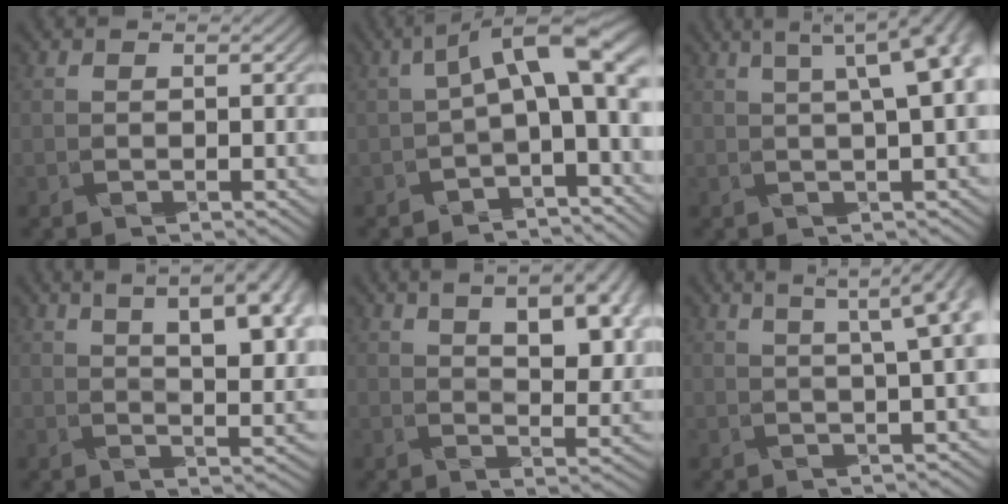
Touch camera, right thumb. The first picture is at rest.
{"total": 8.3, "force": [0.2, 3.0, 7.8], "torque": [-0.130, 0.013, 0.000]}
{"total": 7.3, "force": [2.1, 1.3, 6.9], "torque": [-0.095, 0.024, 0.028]}
{"total": 12.4, "force": [5.9, 4.5, 9.9], "torque": [-0.134, 0.033, 0.085]}
{"total": 11.4, "force": [5.0, 4.8, 9.0], "torque": [-0.130, 0.017, 0.077]}
{"total": 6.0, "force": [2.6, 0.5, 5.4], "torque": [-0.067, 0.027, 0.038]}